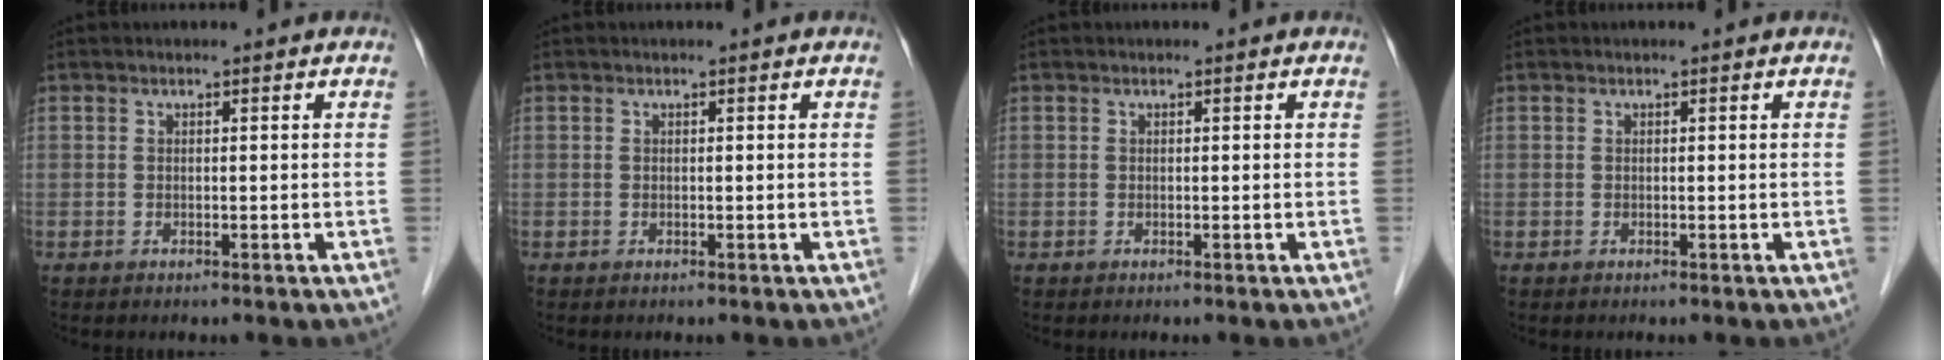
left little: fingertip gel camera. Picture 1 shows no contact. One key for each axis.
{"total": 0.0}
{"total": 0.0}
{"total": 0.0}